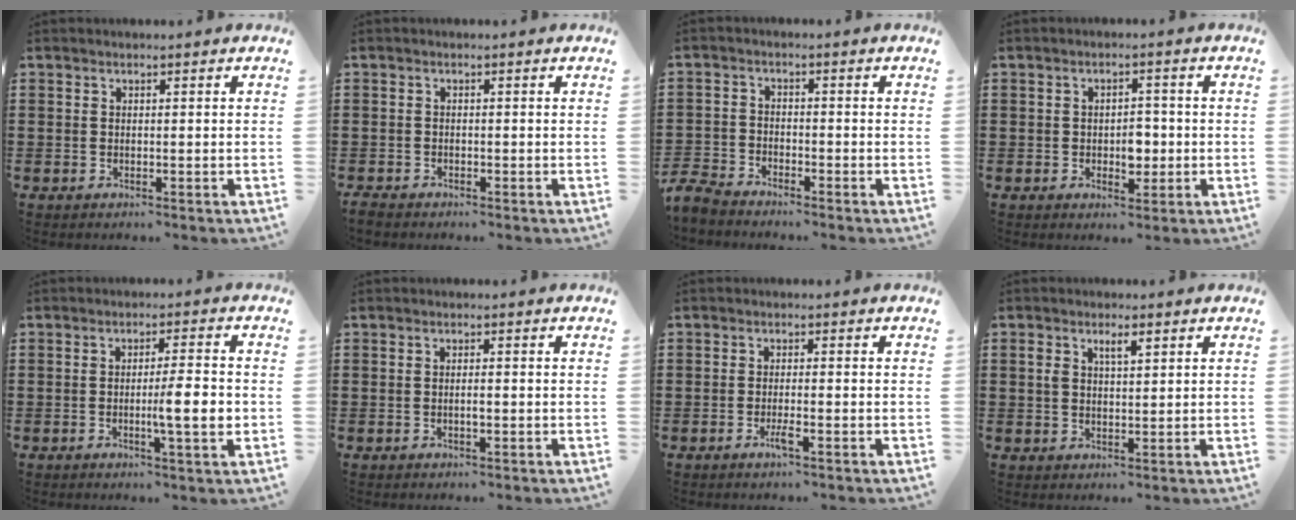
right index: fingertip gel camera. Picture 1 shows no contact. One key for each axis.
{"total": 1.0, "fx": -1.0, "fy": 0.2, "fz": 0.0, "tx": -0.003, "ty": 0.000, "tz": -0.021}
{"total": 3.6, "fx": -3.5, "fy": 0.6, "fz": 0.3, "tx": -0.030, "ty": -0.006, "tz": -0.079}
{"total": 3.5, "fx": -0.5, "fy": 2.1, "fz": 2.7, "tx": -0.045, "ty": 0.001, "tz": -0.013}
{"total": 6.1, "fx": -1.0, "fy": 0.6, "fz": 6.0, "tx": -0.092, "ty": -0.007, "tz": -0.020}
{"total": 1.3, "fx": -0.3, "fy": 0.3, "fz": 1.2, "tx": -0.024, "ty": -0.001, "tz": -0.005}
{"total": 2.3, "fx": -1.1, "fy": 0.1, "fz": 2.0, "tx": -0.047, "ty": -0.008, "tz": -0.024}
{"total": 2.9, "fx": 1.2, "fy": 1.2, "fz": 2.3, "tx": -0.049, "ty": 0.008, "tz": 0.020}